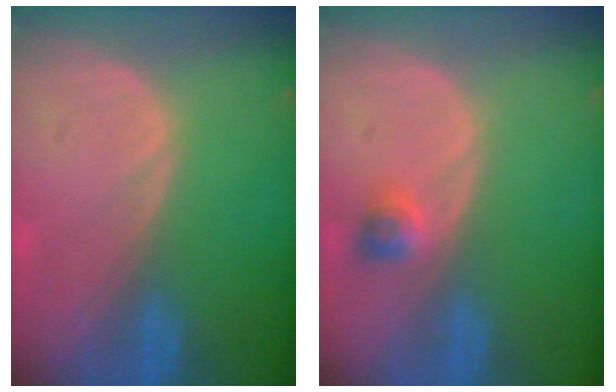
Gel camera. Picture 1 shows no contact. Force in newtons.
{"total": 2.3, "press": 2.0, "slide": 1.1}